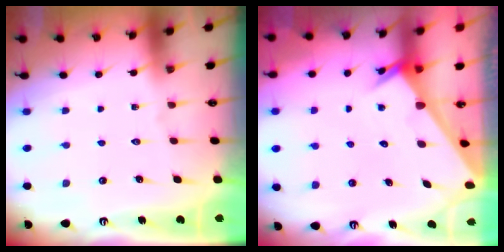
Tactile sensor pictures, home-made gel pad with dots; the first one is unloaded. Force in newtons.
{"total": 1.9, "press": 1.9, "slide": 0.1}